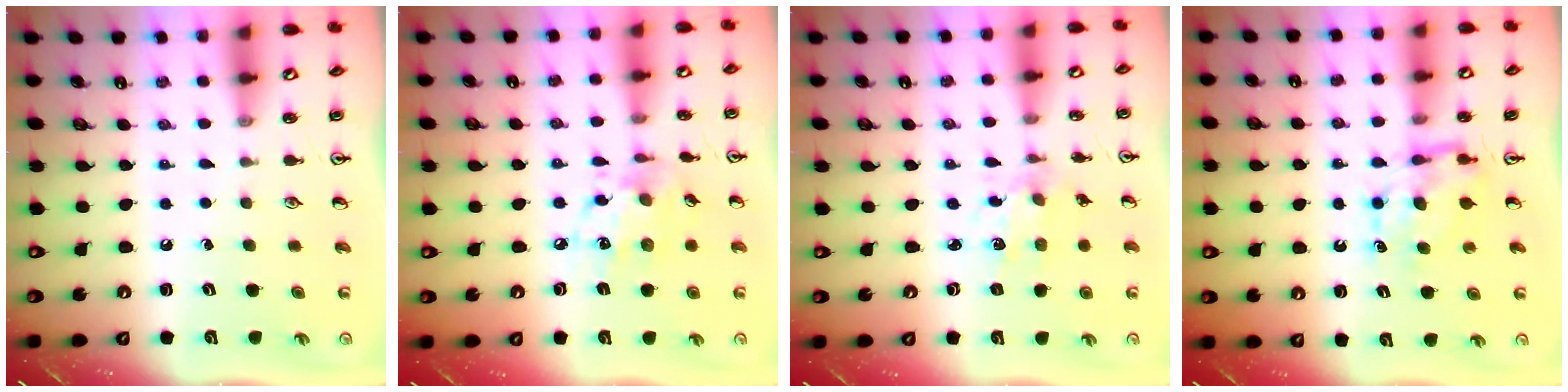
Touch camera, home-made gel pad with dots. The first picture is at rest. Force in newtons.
{"total": 10.8, "press": 10.8, "slide": 0.7}
{"total": 2.3, "press": 2.3, "slide": 0.6}
{"total": 7.2, "press": 7.2, "slide": 0.1}